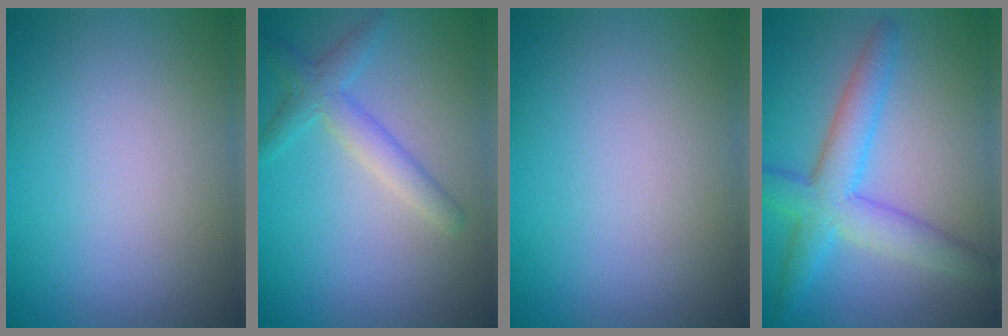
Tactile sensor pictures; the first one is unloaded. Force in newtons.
{"total": 1.9, "press": 1.9, "slide": 0.2}
{"total": 0.0}
{"total": 5.4, "press": 5.4, "slide": 0.1}